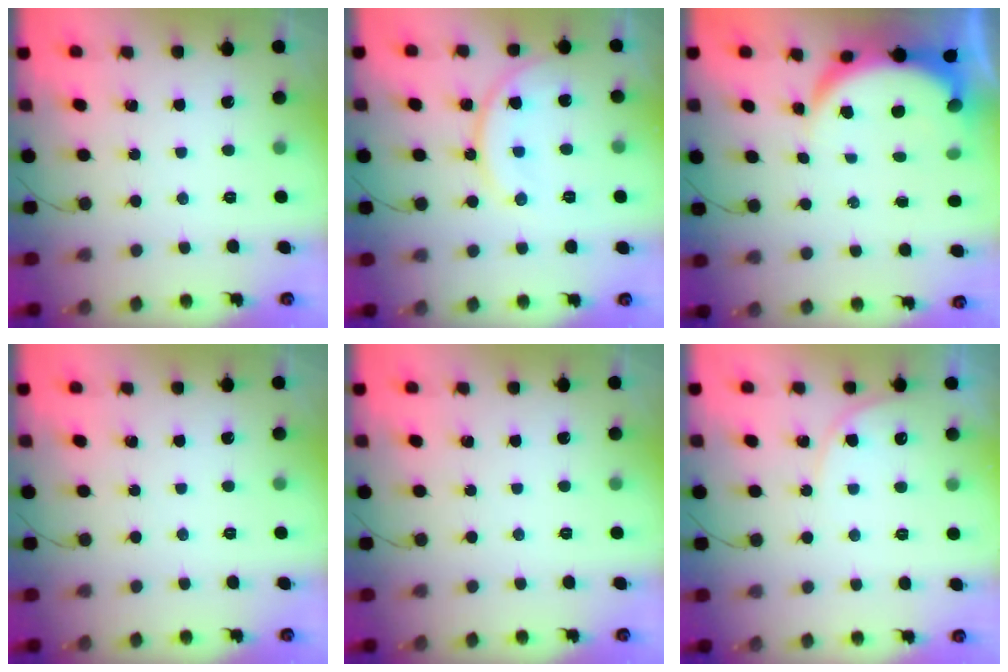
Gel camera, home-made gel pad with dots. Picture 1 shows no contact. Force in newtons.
{"total": 12.3, "press": 12.3, "slide": 0.6}
{"total": 7.1, "press": 7.1, "slide": 0.9}
{"total": 0.0}
{"total": 0.0}
{"total": 4.4, "press": 4.3, "slide": 0.3}